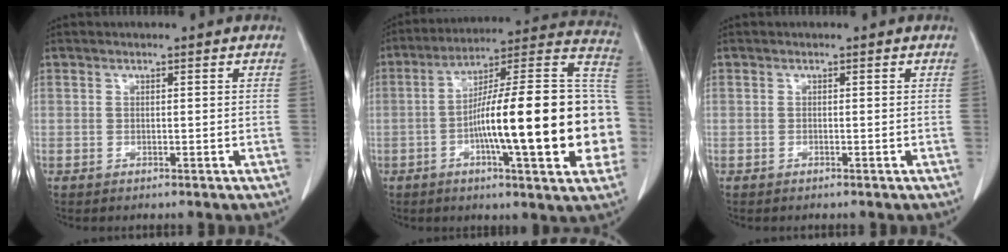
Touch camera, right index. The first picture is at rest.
{"total": 26.3, "force": [-4.2, 3.4, 25.7], "torque": [-0.303, 0.027, -0.070]}
{"total": 0.0}